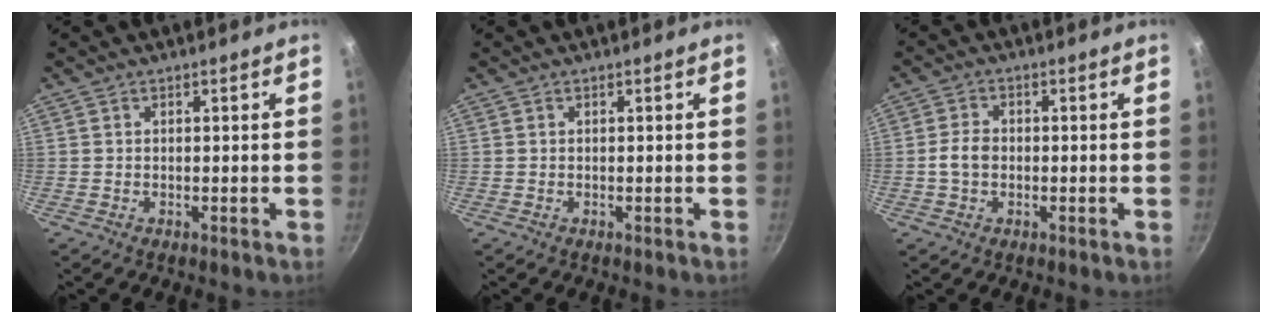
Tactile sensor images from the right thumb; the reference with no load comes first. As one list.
[{"total": 0.0}, {"total": 3.9, "force": [-0.5, 2.9, 2.6], "torque": [-0.045, 0.015, -0.015]}]